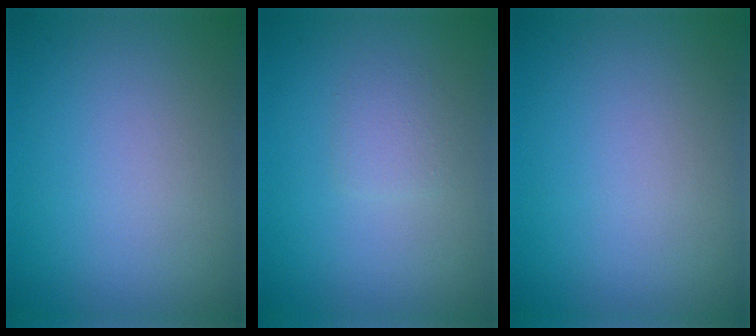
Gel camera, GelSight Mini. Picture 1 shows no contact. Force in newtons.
{"total": 1.3, "press": 1.3, "slide": 0.1}
{"total": 0.0}